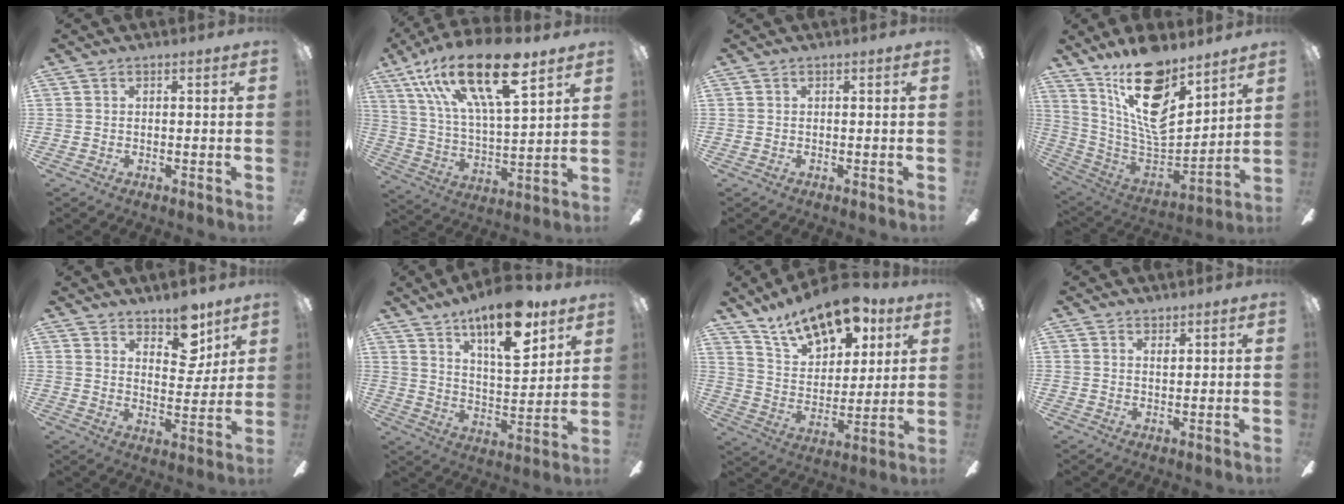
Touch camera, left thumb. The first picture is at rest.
{"total": 24.3, "force": [14.5, 8.6, 17.5], "torque": [-0.329, -0.066, 0.239]}
{"total": 0.0}
{"total": 20.6, "force": [12.8, 8.9, 13.4], "torque": [-0.240, -0.088, 0.223]}
{"total": 10.8, "force": [7.9, 5.3, 5.1], "torque": [-0.052, -0.049, 0.138]}
{"total": 16.5, "force": [11.7, 5.4, 10.3], "torque": [-0.161, -0.061, 0.193]}
{"total": 17.4, "force": [12.2, 8.5, 8.9], "torque": [-0.151, -0.065, 0.217]}
{"total": 1.2, "force": [1.1, 0.3, 0.4], "torque": [-0.001, -0.004, 0.018]}